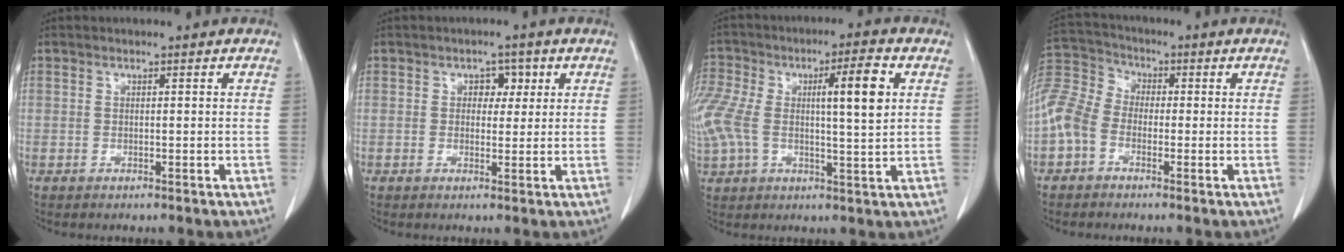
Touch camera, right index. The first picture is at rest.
{"total": 2.8, "force": [0.9, 2.0, 1.7], "torque": [-0.016, 0.008, 0.011]}
{"total": 16.2, "force": [2.6, 5.5, 15.0], "torque": [-0.326, 0.029, 0.047]}
{"total": 9.6, "force": [-2.4, 7.5, 5.5], "torque": [-0.136, 0.033, -0.060]}